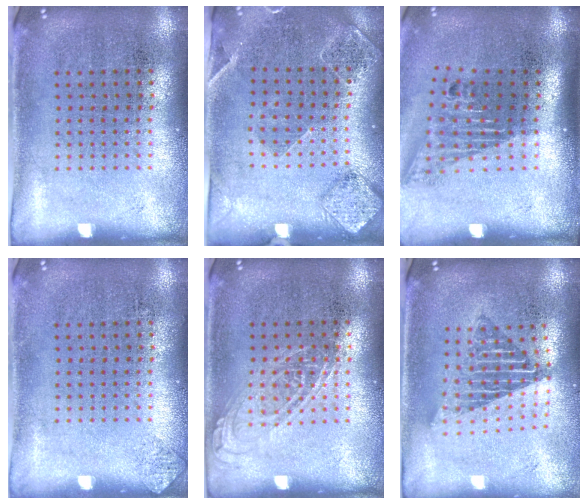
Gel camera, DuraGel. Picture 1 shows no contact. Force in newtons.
{"total": 1.6, "press": 1.6, "slide": 0.4}
{"total": 1.6, "press": 1.2, "slide": 1.1}
{"total": 0.6, "press": 0.6, "slide": 0.1}
{"total": 1.0, "press": 1.0, "slide": 0.2}
{"total": 1.6, "press": 1.4, "slide": 0.9}